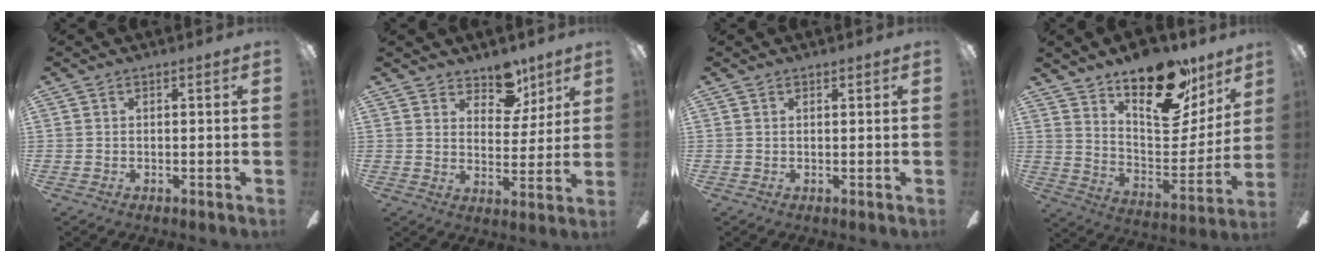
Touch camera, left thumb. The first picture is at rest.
{"total": 9.4, "force": [7.0, 5.3, 3.4], "torque": [-0.036, -0.042, 0.126]}
{"total": 0.6, "force": [0.5, 0.2, 0.1], "torque": [-0.003, 0.001, 0.009]}
{"total": 24.3, "force": [17.3, 10.7, 13.2], "torque": [-0.174, -0.118, 0.296]}